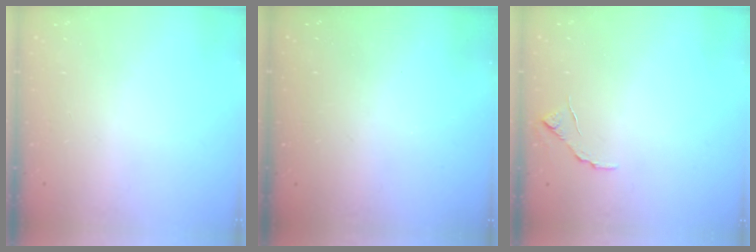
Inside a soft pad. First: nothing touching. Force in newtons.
{"total": 2.8, "press": 2.8, "slide": 0.3}
{"total": 5.9, "press": 5.8, "slide": 0.6}